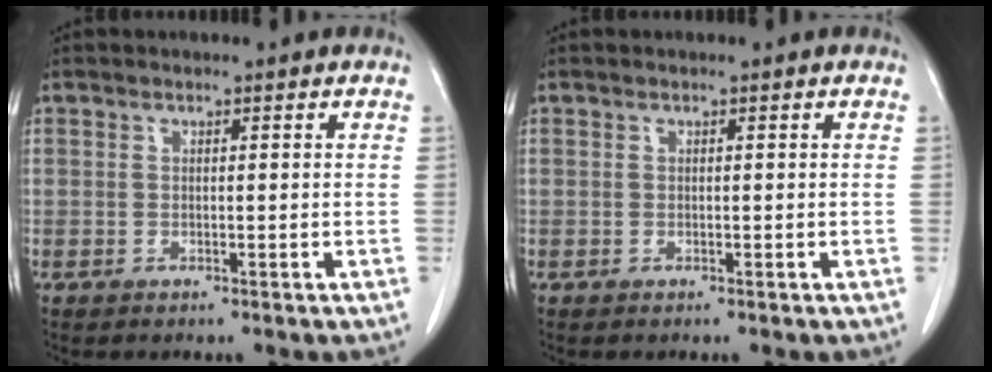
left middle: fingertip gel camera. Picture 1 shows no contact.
{"total": 0.0}